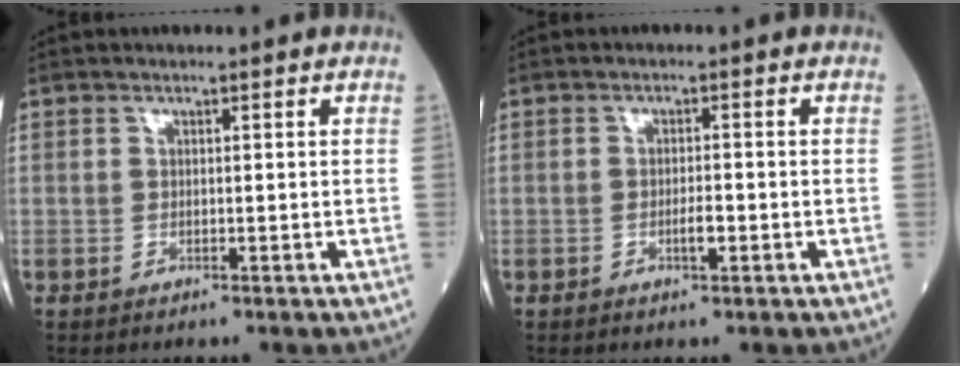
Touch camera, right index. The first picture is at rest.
{"total": 2.0, "force": [-0.8, 0.4, 1.8], "torque": [-0.029, 0.000, -0.014]}